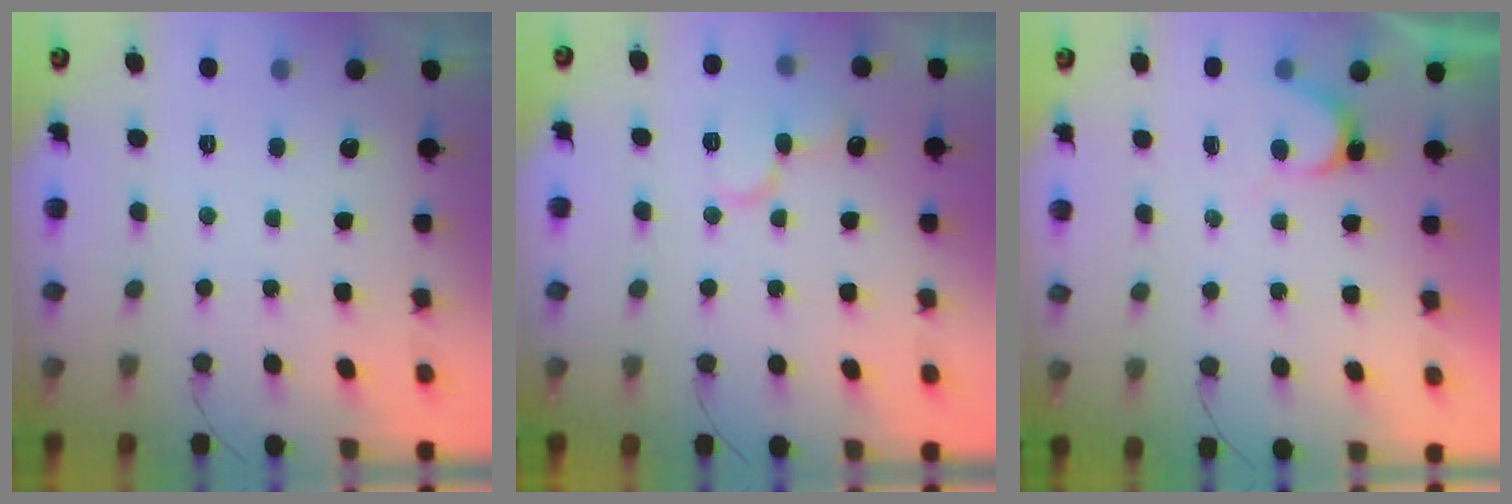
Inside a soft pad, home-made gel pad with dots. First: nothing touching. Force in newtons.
{"total": 11.0, "press": 10.9, "slide": 1.5}
{"total": 5.4, "press": 5.3, "slide": 0.4}